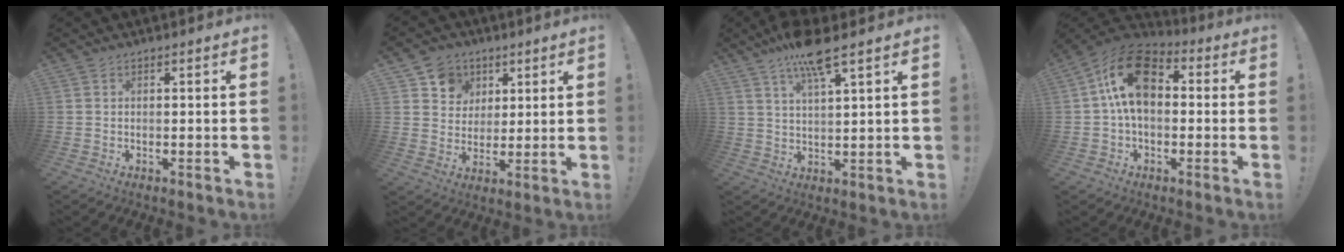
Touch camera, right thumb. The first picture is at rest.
{"total": 8.9, "force": [4.2, 7.7, 1.5], "torque": [-0.023, -0.032, 0.084]}
{"total": 9.7, "force": [6.7, 1.6, 6.8], "torque": [-0.119, -0.034, 0.114]}
{"total": 16.8, "force": [2.9, 10.8, 12.5], "torque": [-0.219, 0.018, 0.054]}